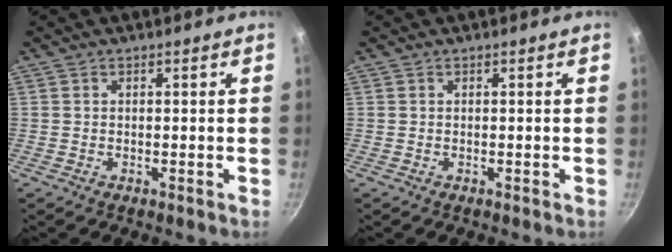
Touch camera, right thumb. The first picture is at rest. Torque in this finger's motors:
{"motor_torque": [-0.01, 0.00, 0.18, 0.06, 0.00]}